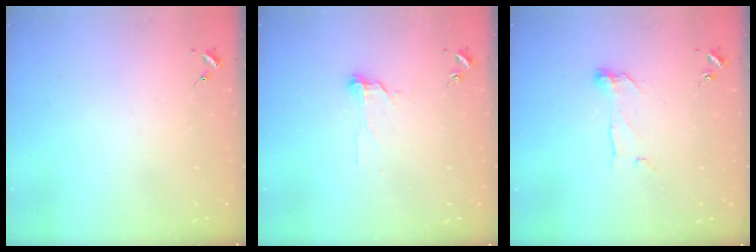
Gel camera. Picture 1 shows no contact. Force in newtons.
{"total": 8.2, "press": 8.2, "slide": 0.7}
{"total": 7.9, "press": 7.8, "slide": 0.3}